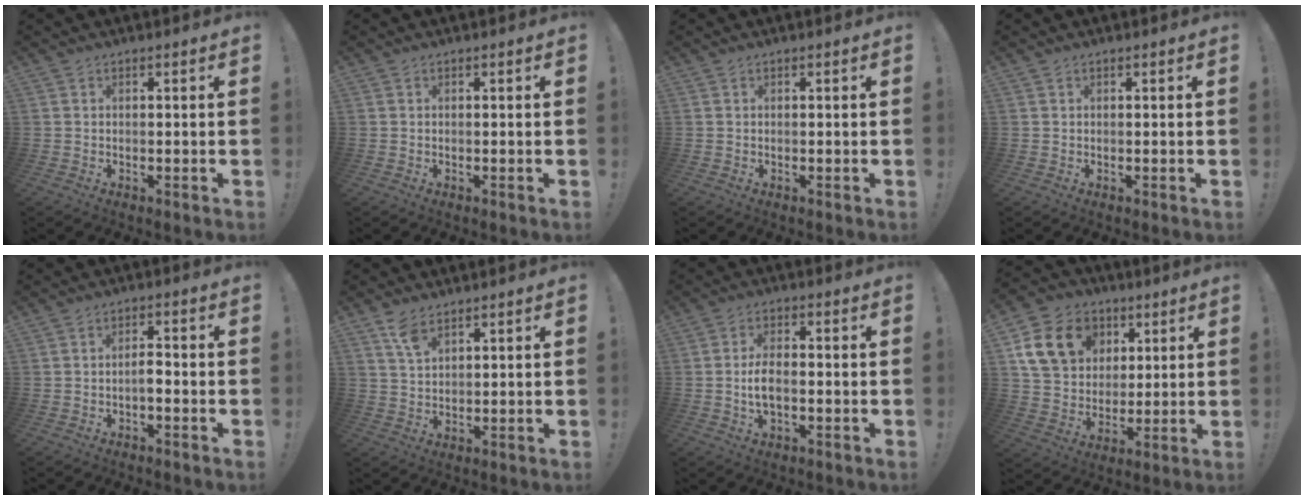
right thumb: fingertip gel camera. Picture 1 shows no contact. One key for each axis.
{"total": 0.0}
{"total": 0.0}
{"total": 0.0}
{"total": 3.3, "fx": -1.3, "fy": 1.6, "fz": 2.6, "tx": -0.044, "ty": 0.009, "tz": -0.024}
{"total": 5.6, "fx": 3.9, "fy": 2.1, "fz": 3.5, "tx": -0.061, "ty": -0.021, "tz": 0.069}
{"total": 5.7, "fx": -0.9, "fy": 2.8, "fz": 4.9, "tx": -0.090, "ty": 0.003, "tz": -0.018}
{"total": 16.9, "fx": 6.7, "fy": 13.3, "fz": 8.0, "tx": -0.118, "ty": -0.016, "tz": 0.137}